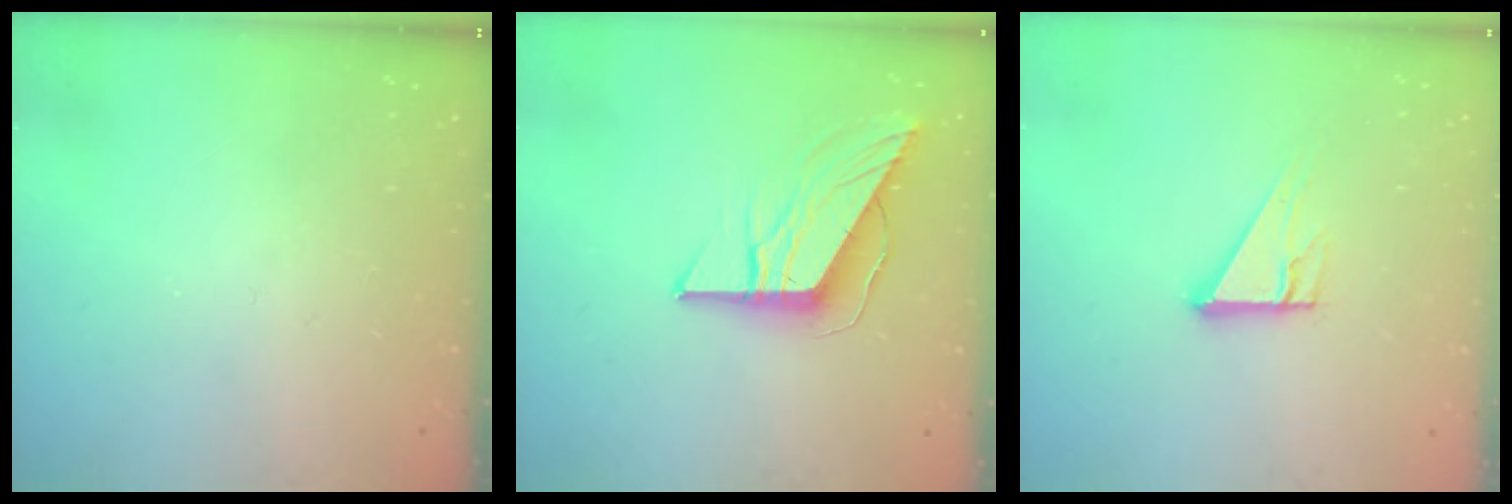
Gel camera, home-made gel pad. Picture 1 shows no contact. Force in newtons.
{"total": 9.8, "press": 9.8, "slide": 0.5}
{"total": 6.6, "press": 6.6, "slide": 0.6}